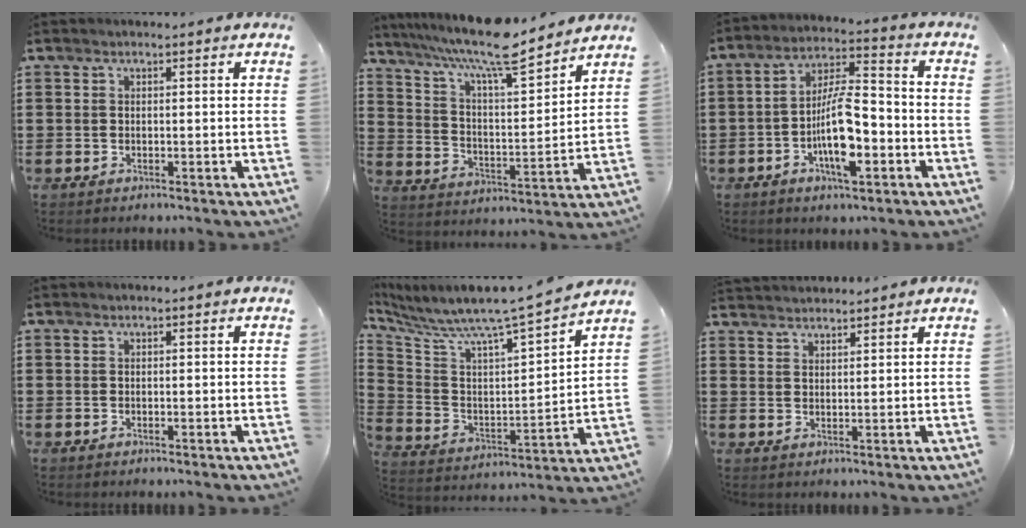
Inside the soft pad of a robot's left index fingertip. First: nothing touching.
{"total": 10.9, "force": [9.3, 1.4, 5.6], "torque": [-0.132, -0.053, 0.159]}
{"total": 10.5, "force": [-3.5, 3.8, 9.2], "torque": [-0.183, 0.004, -0.066]}
{"total": 0.0}
{"total": 6.4, "force": [6.0, -0.6, 2.3], "torque": [-0.079, -0.068, 0.088]}
{"total": 2.3, "force": [2.3, 0.1, -0.3], "torque": [-0.001, -0.003, 0.046]}